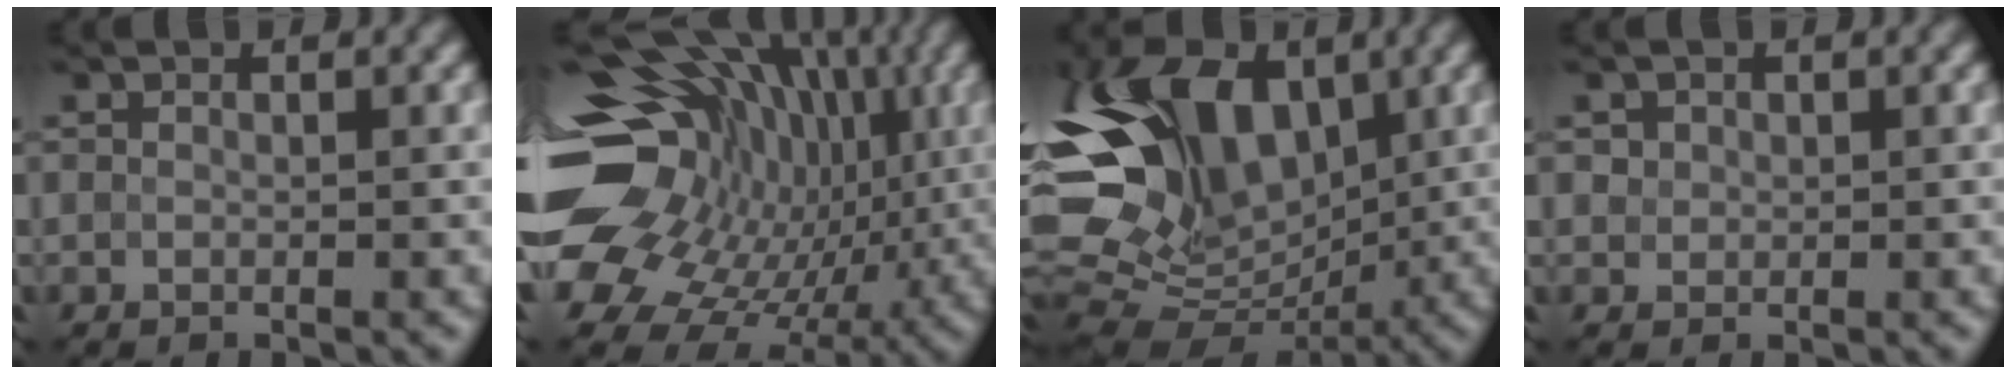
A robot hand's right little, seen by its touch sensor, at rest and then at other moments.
{"total": 19.6, "force": [0.0, 14.8, 12.9], "torque": [-0.232, -0.003, 0.020]}
{"total": 13.8, "force": [3.2, 9.0, 10.0], "torque": [-0.214, 0.017, 0.060]}
{"total": 2.8, "force": [1.5, 2.0, 1.1], "torque": [-0.022, 0.015, 0.022]}